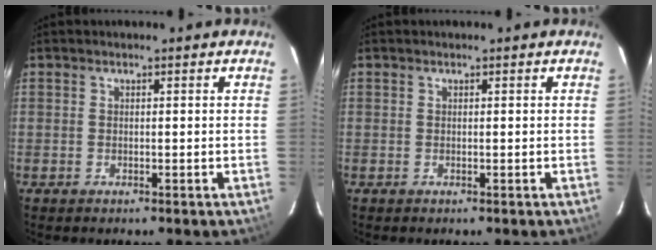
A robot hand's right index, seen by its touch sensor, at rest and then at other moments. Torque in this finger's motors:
{"motor_torque": [0.00, 0.00, 0.03, 0.00]}